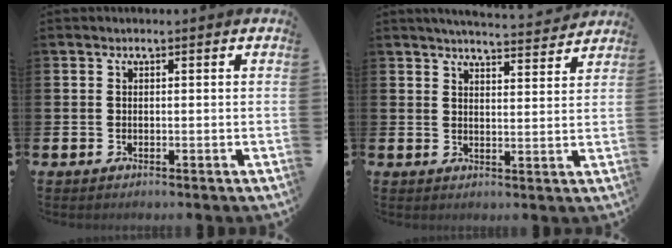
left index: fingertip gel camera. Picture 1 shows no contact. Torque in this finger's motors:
{"motor_torque": [0.77, -1.02, 0.26, 0.05]}